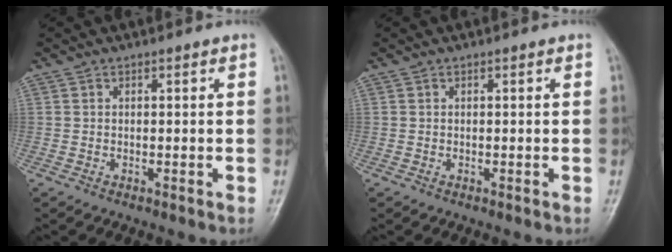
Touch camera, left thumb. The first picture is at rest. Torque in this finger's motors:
{"motor_torque": [-0.06, 0.06, 0.00, 0.00, 0.00]}